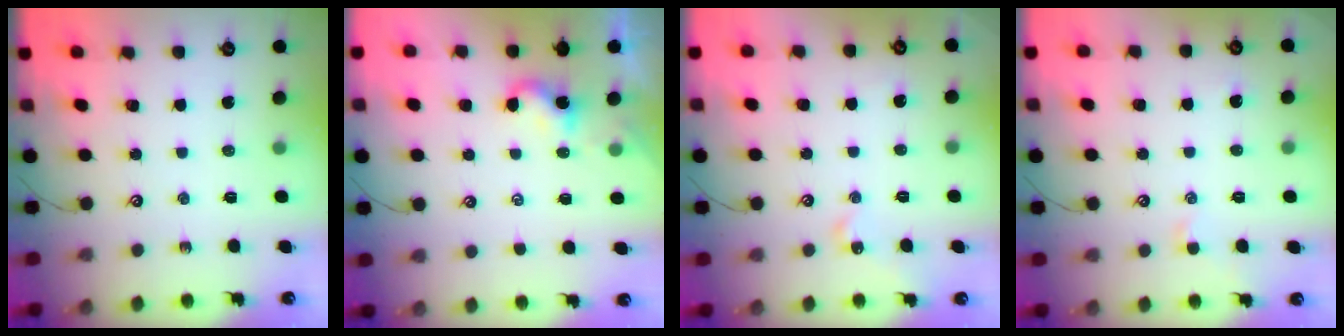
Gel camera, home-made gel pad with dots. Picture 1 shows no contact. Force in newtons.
{"total": 1.3, "press": 1.3, "slide": 0.3}
{"total": 2.0, "press": 1.9, "slide": 0.3}
{"total": 0.5, "press": 0.3, "slide": 0.4}